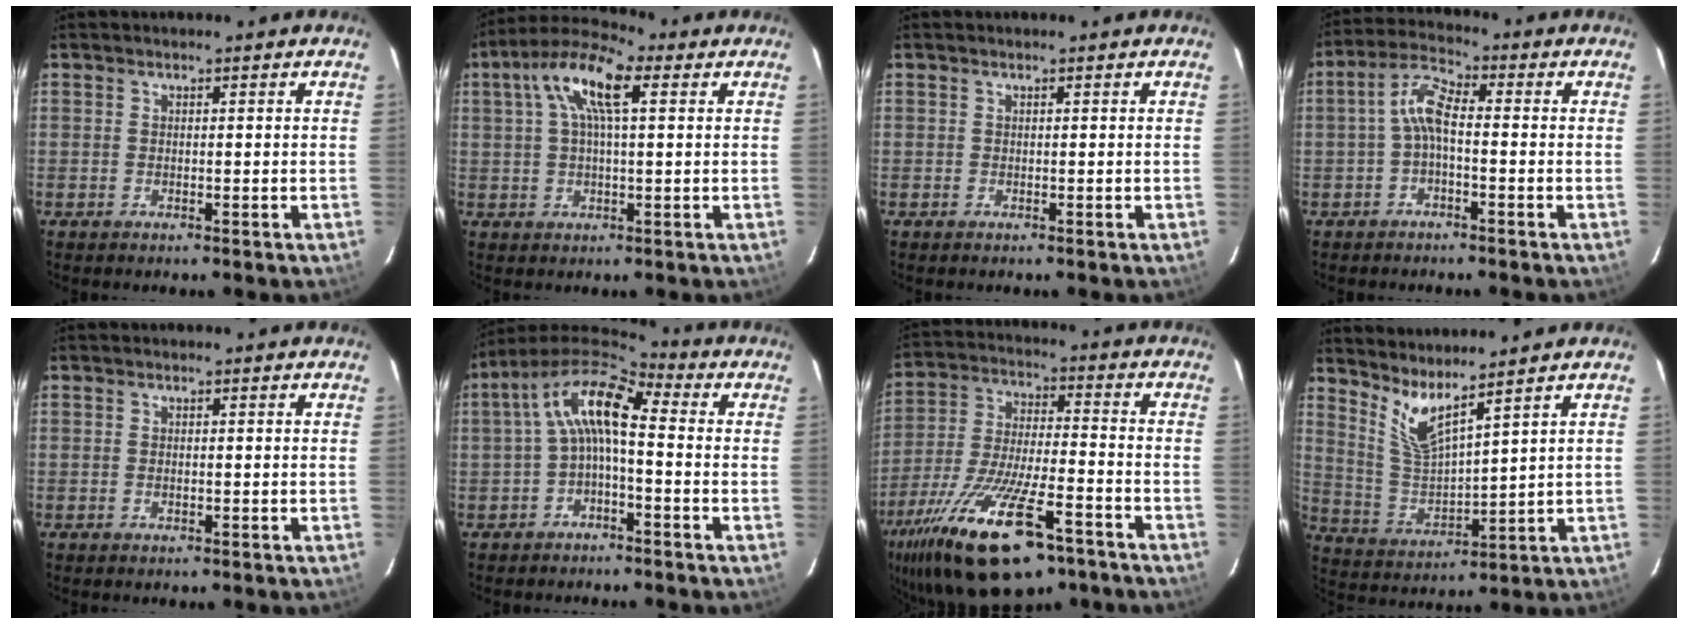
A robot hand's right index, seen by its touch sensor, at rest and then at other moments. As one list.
[{"total": 10.4, "force": [3.5, 3.4, 9.2], "torque": [-0.181, 0.032, 0.057]}, {"total": 0.0}, {"total": 5.2, "force": [-1.2, 1.8, 4.8], "torque": [-0.107, 0.020, -0.028]}, {"total": 0.5, "force": [-0.1, 0.3, 0.4], "torque": [-0.009, 0.002, -0.001]}, {"total": 9.6, "force": [-0.3, 3.6, 8.9], "torque": [-0.177, 0.026, -0.013]}, {"total": 23.5, "force": [-14.7, 7.9, 16.5], "torque": [-0.327, -0.048, -0.244]}, {"total": 7.5, "force": [6.0, 0.3, 4.4], "torque": [-0.089, -0.017, 0.127]}]